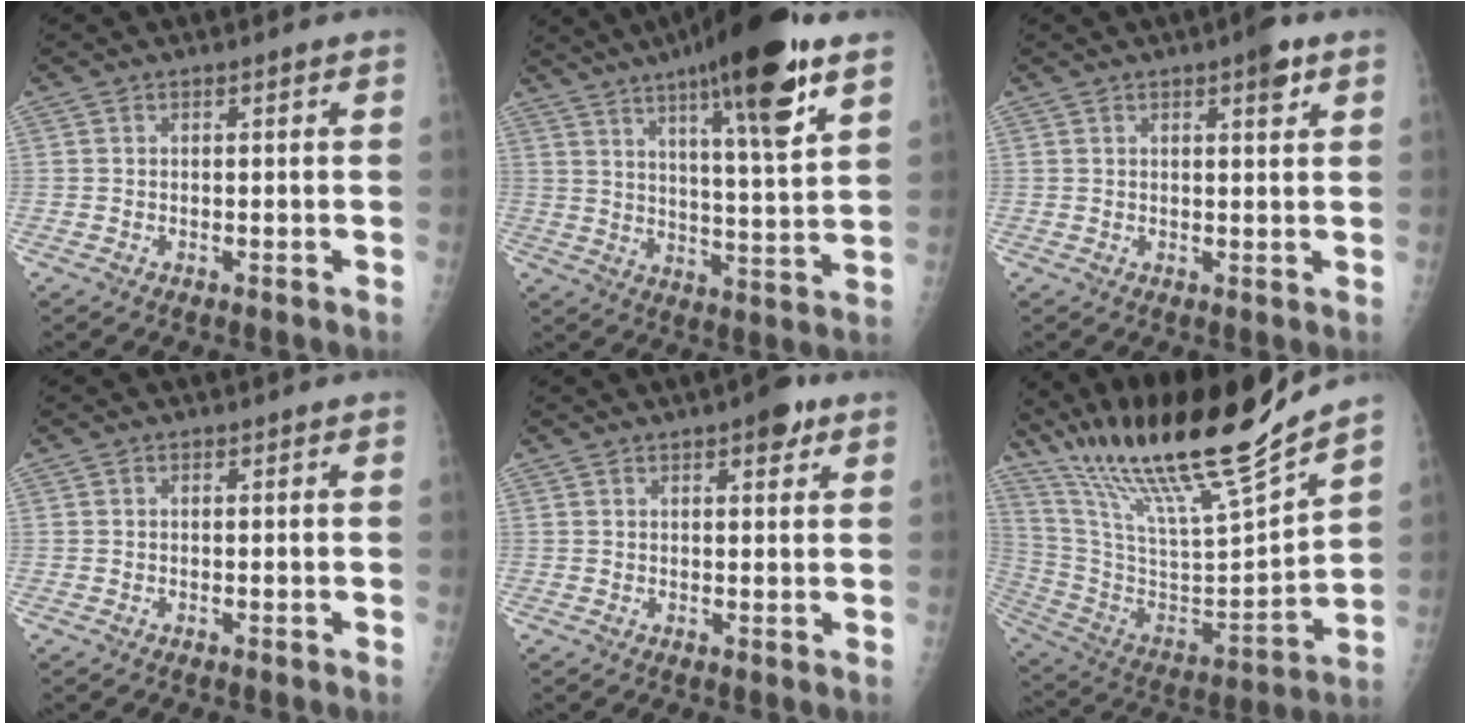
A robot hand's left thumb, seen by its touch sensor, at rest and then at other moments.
{"total": 20.1, "force": [11.7, 3.1, 16.0], "torque": [-0.237, -0.044, 0.180]}
{"total": 3.8, "force": [2.1, 0.9, 3.0], "torque": [-0.037, -0.008, 0.026]}
{"total": 0.0}
{"total": 4.2, "force": [2.4, 1.6, 3.1], "torque": [-0.030, -0.008, 0.029]}
{"total": 25.6, "force": [20.9, 1.8, 14.8], "torque": [-0.239, -0.100, 0.374]}